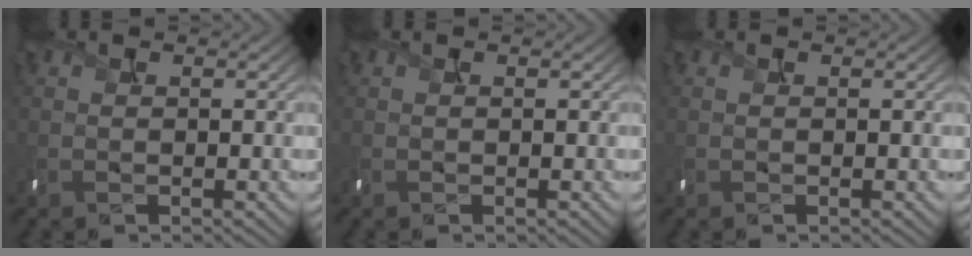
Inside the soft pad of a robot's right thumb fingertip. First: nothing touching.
{"total": 0.0}
{"total": 0.0}